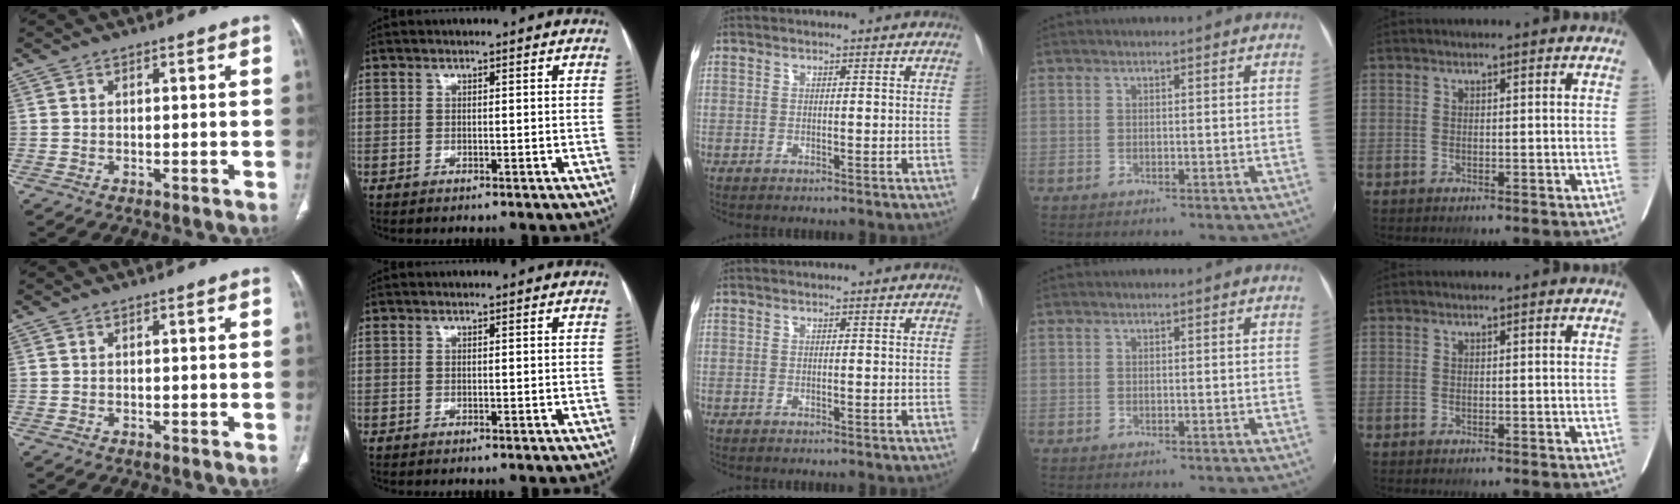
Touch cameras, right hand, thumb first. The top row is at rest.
{}